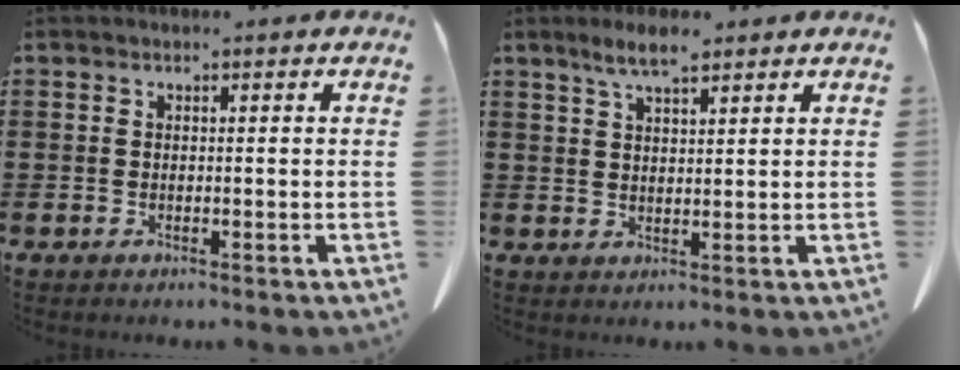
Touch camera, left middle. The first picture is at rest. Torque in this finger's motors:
{"motor_torque": [1.22, 0.92, 0.11, 0.05]}